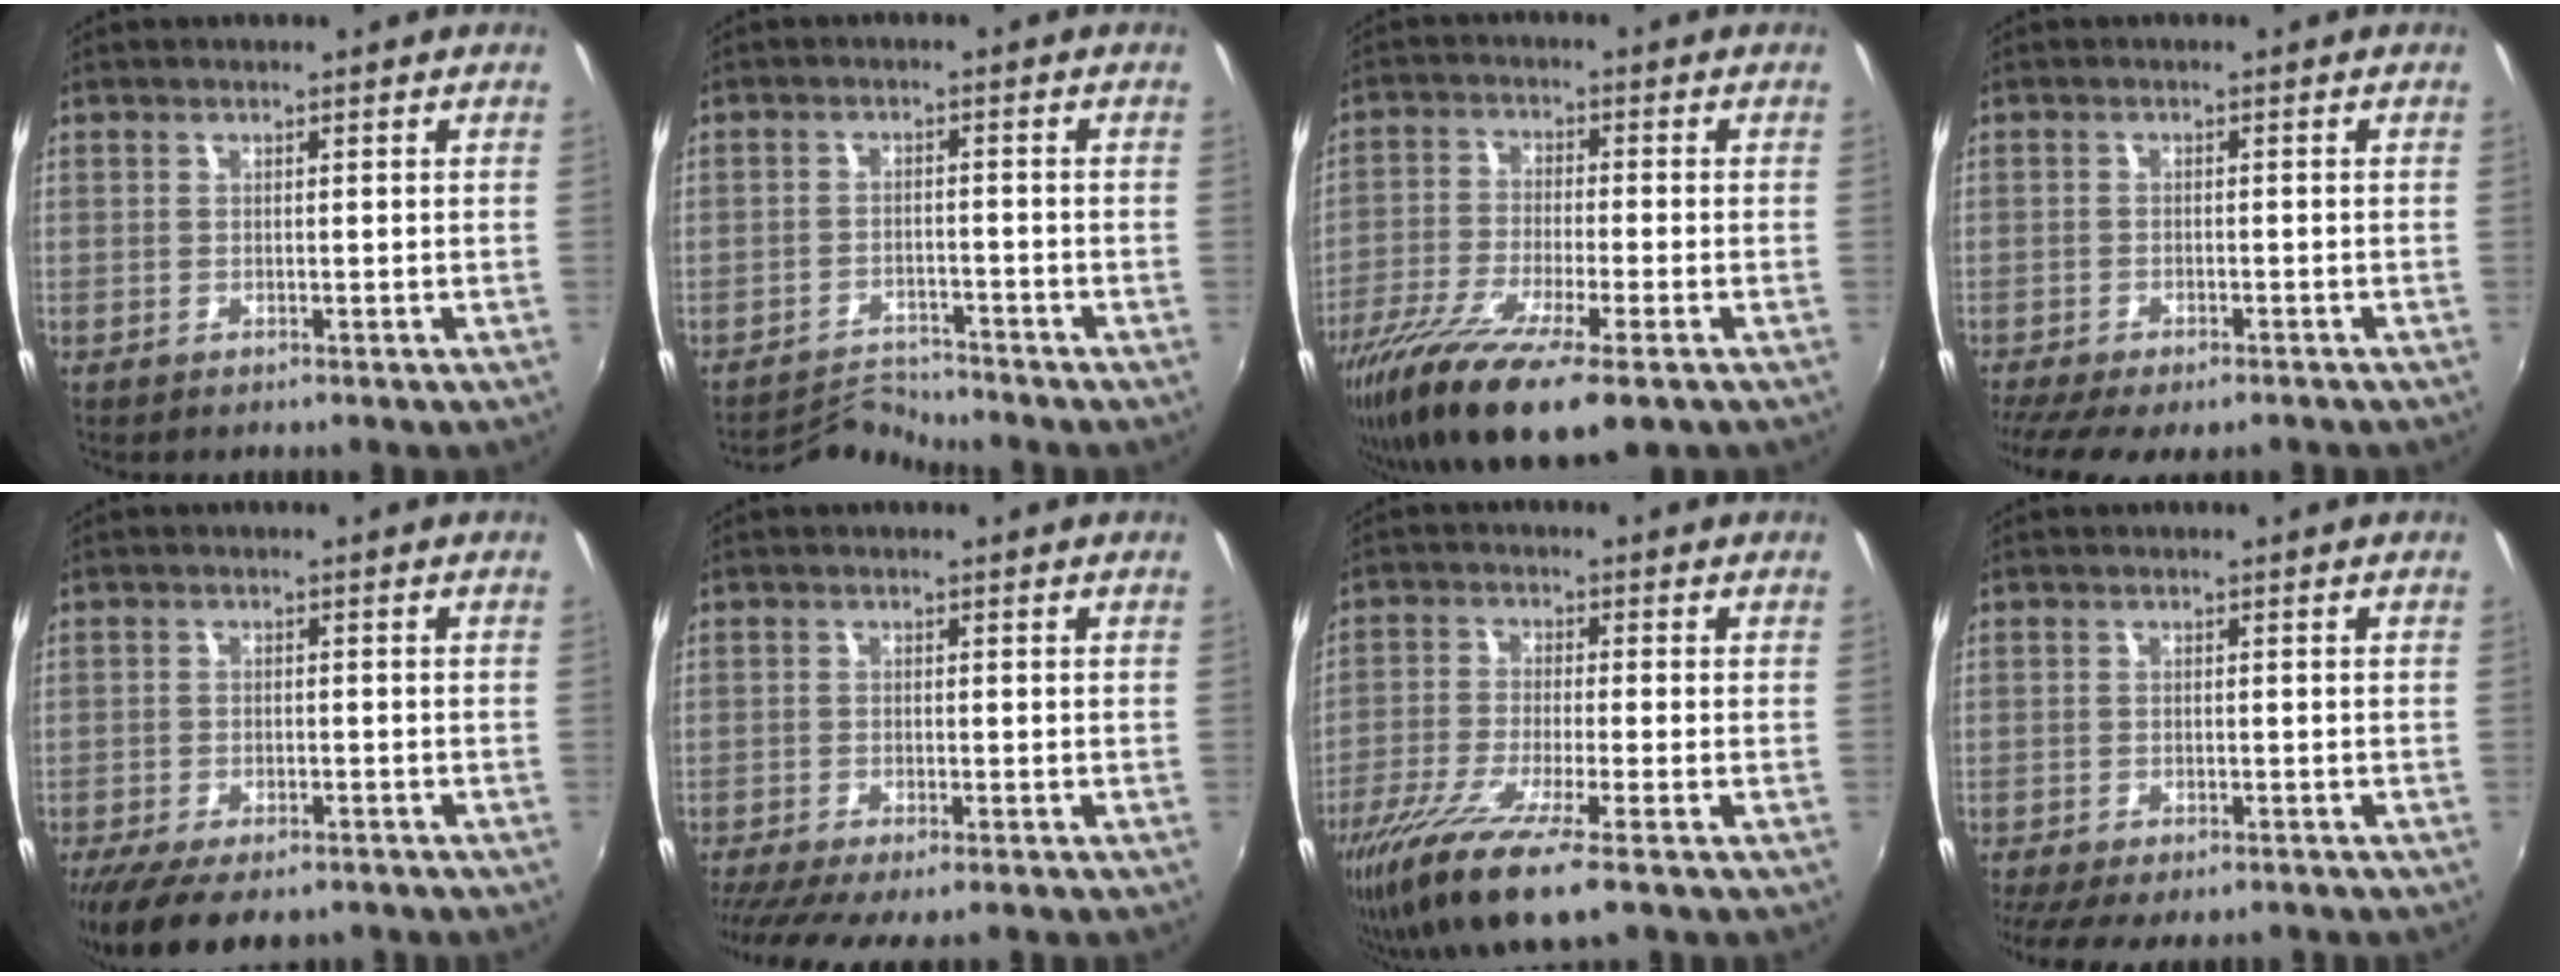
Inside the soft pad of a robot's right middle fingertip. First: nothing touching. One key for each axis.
{"total": 4.5, "fx": -4.4, "fy": -0.4, "fz": -1.0, "tx": 0.000, "ty": 0.013, "tz": -0.078}
{"total": 16.5, "fx": -10.5, "fy": 3.2, "fz": 12.3, "tx": -0.246, "ty": -0.059, "tz": -0.189}
{"total": 9.0, "fx": -7.2, "fy": 2.3, "fz": 4.9, "tx": -0.114, "ty": -0.041, "tz": -0.115}
{"total": 12.2, "fx": -9.1, "fy": 4.6, "fz": 6.8, "tx": -0.148, "ty": -0.037, "tz": -0.142}
{"total": 7.9, "fx": -6.4, "fy": 1.0, "fz": 4.4, "tx": -0.103, "ty": -0.037, "tz": -0.106}
{"total": 13.4, "fx": -8.7, "fy": 1.3, "fz": 10.1, "tx": -0.216, "ty": -0.049, "tz": -0.160}
{"total": 8.9, "fx": -7.2, "fy": 2.4, "fz": 4.7, "tx": -0.106, "ty": -0.038, "tz": -0.113}